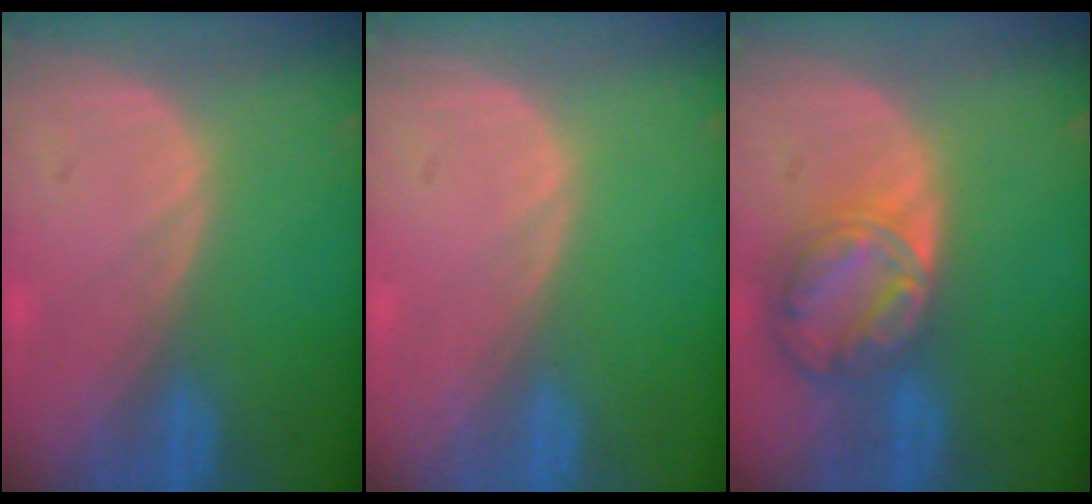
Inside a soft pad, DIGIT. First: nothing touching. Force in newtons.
{"total": 0.0}
{"total": 8.6, "press": 7.3, "slide": 4.5}